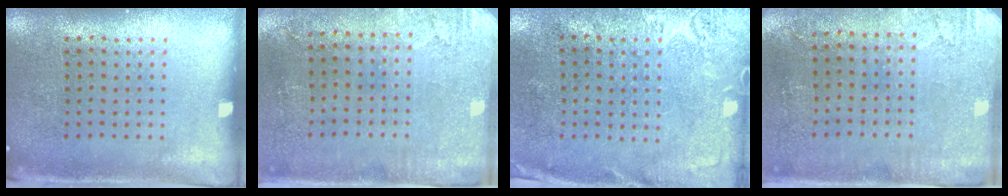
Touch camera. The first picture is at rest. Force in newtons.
{"total": 2.9, "press": 2.4, "slide": 1.7}
{"total": 2.8, "press": 2.3, "slide": 1.6}
{"total": 2.9, "press": 2.4, "slide": 1.7}